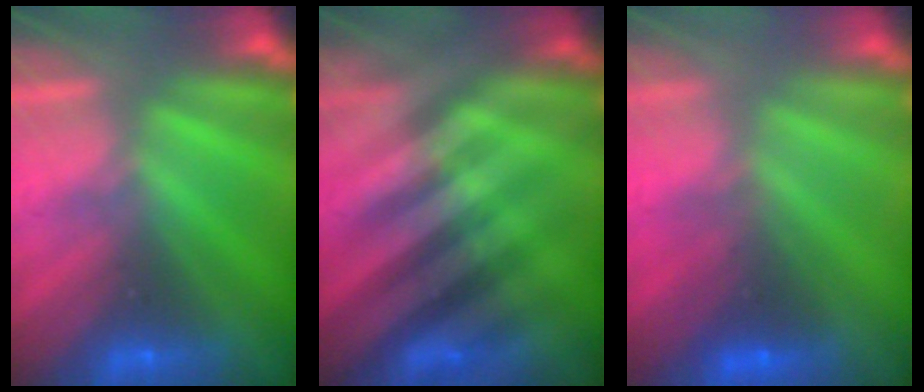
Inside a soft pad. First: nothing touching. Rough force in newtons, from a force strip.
{"total": 2.5}
{"total": 1.8}